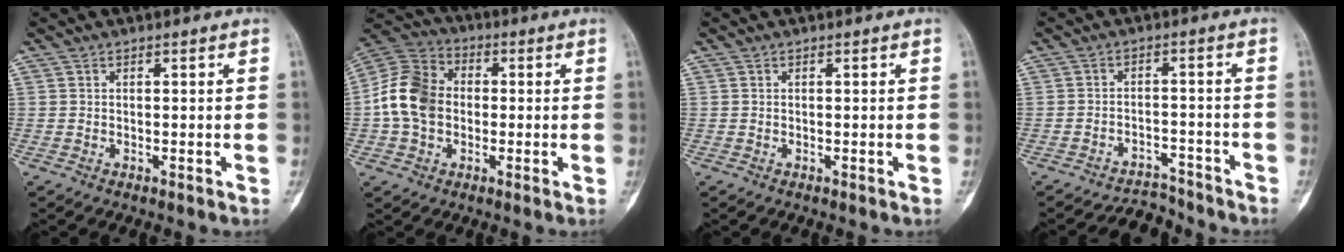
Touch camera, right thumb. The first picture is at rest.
{"total": 12.0, "force": [-0.9, 9.2, 7.5], "torque": [-0.135, 0.030, -0.031]}
{"total": 0.0}
{"total": 5.1, "force": [-4.8, 1.1, -1.2], "torque": [0.020, 0.058, -0.074]}